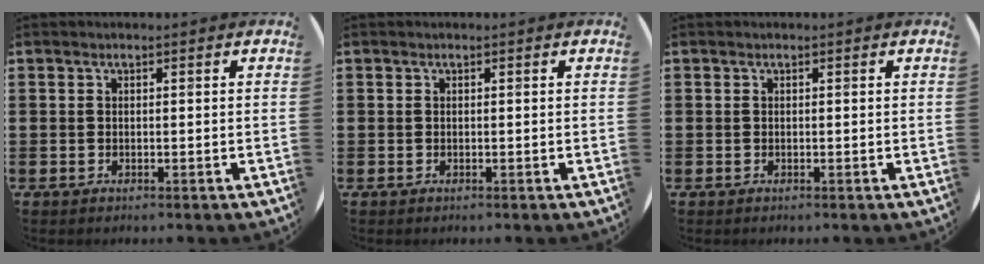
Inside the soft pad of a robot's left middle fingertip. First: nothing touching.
{"total": 0.0}
{"total": 0.0}